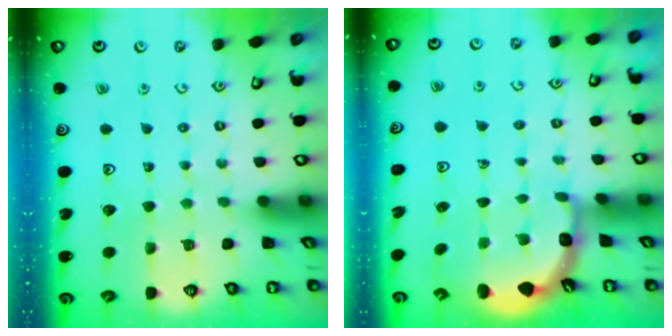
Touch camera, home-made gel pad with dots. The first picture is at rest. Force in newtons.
{"total": 2.1, "press": 1.9, "slide": 0.9}